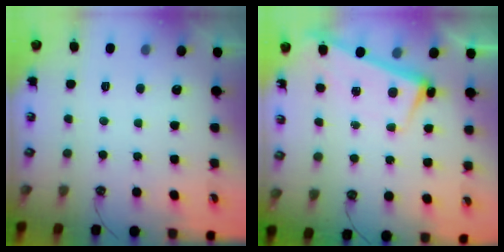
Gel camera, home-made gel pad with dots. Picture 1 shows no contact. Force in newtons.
{"total": 2.8, "press": 2.6, "slide": 1.1}